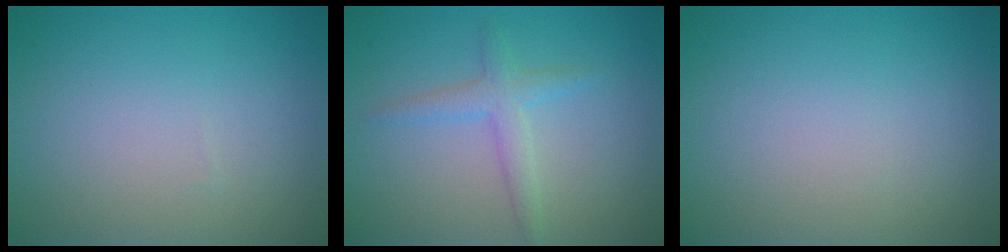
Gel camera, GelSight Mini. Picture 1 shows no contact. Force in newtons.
{"total": 2.2, "press": 2.2, "slide": 0.1}
{"total": 0.0}